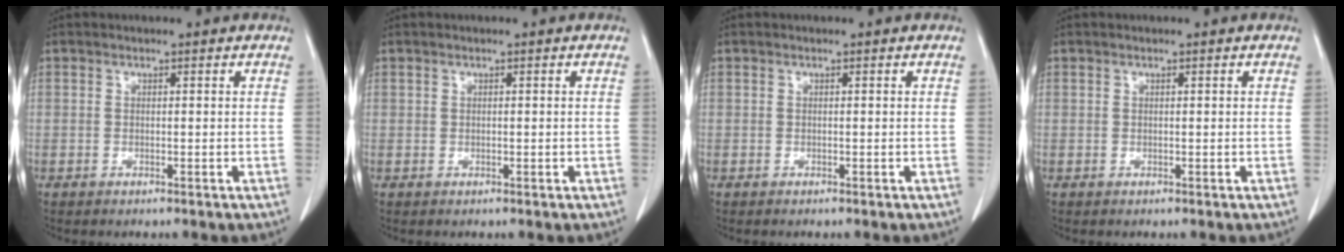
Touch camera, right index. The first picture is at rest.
{"total": 0.0}
{"total": 0.0}
{"total": 0.0}